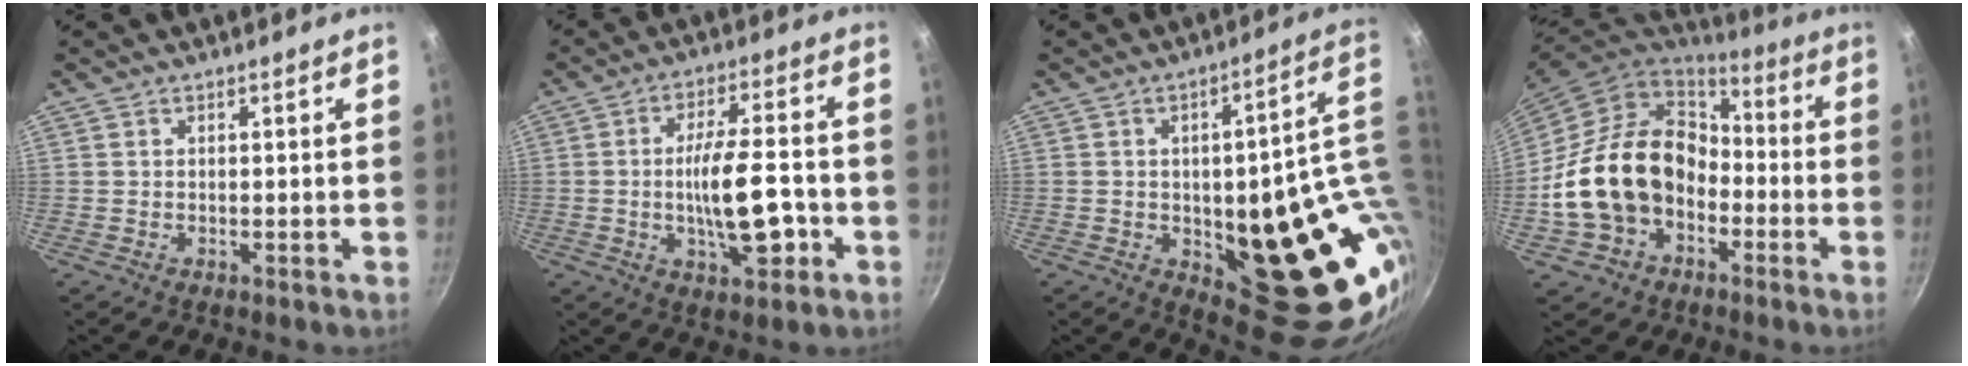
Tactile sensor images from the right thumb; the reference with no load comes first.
{"total": 12.3, "force": [-2.8, 4.4, 11.1], "torque": [-0.171, 0.019, -0.044]}
{"total": 26.3, "force": [-0.9, 11.9, 23.5], "torque": [-0.227, -0.012, 0.013]}
{"total": 19.4, "force": [-4.1, 14.9, 11.7], "torque": [-0.187, 0.059, -0.067]}